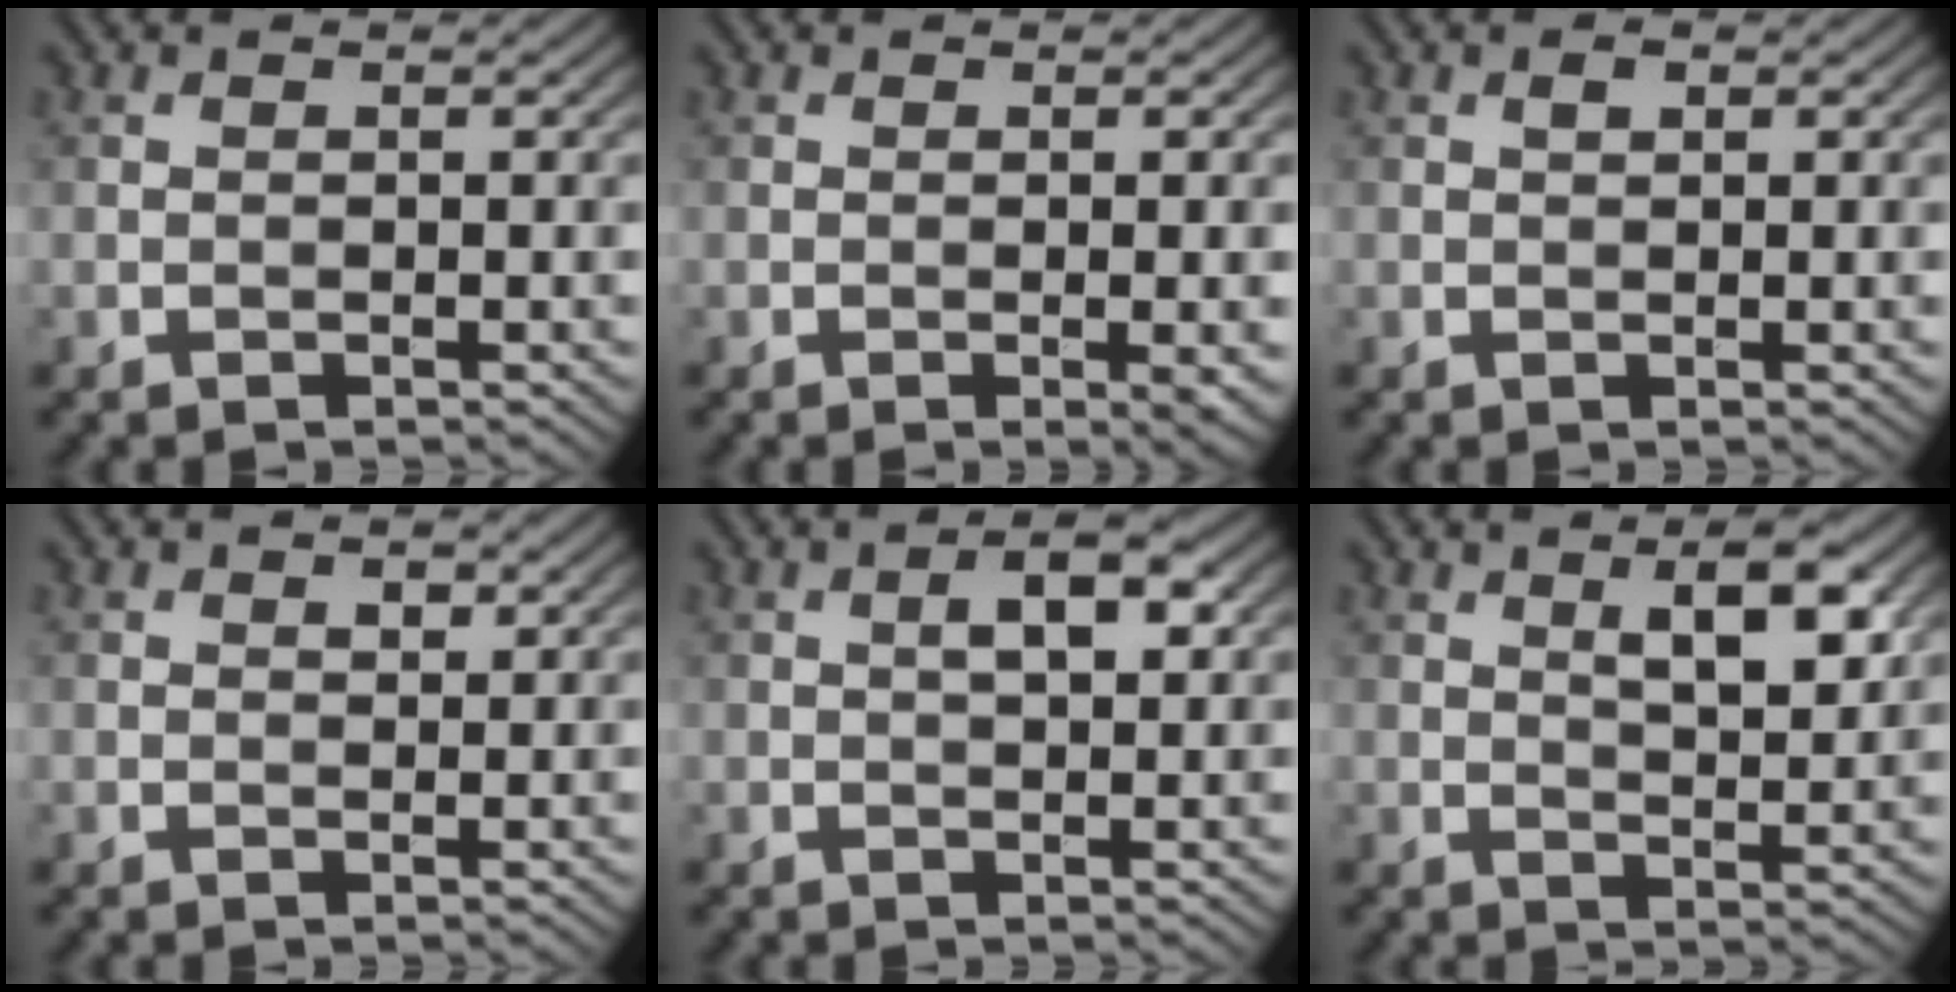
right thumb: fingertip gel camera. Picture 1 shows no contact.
{"total": 1.9, "force": [-0.4, 0.1, 1.8], "torque": [-0.031, -0.002, -0.006]}
{"total": 0.9, "force": [0.4, 0.4, 0.7], "torque": [-0.012, -0.001, 0.007]}
{"total": 1.0, "force": [0.5, 0.6, 0.6], "torque": [-0.007, -0.002, 0.009]}
{"total": 3.5, "force": [0.9, 1.4, 3.1], "torque": [-0.047, 0.005, 0.012]}
{"total": 5.7, "force": [2.4, 2.0, 4.7], "torque": [-0.075, -0.002, 0.039]}